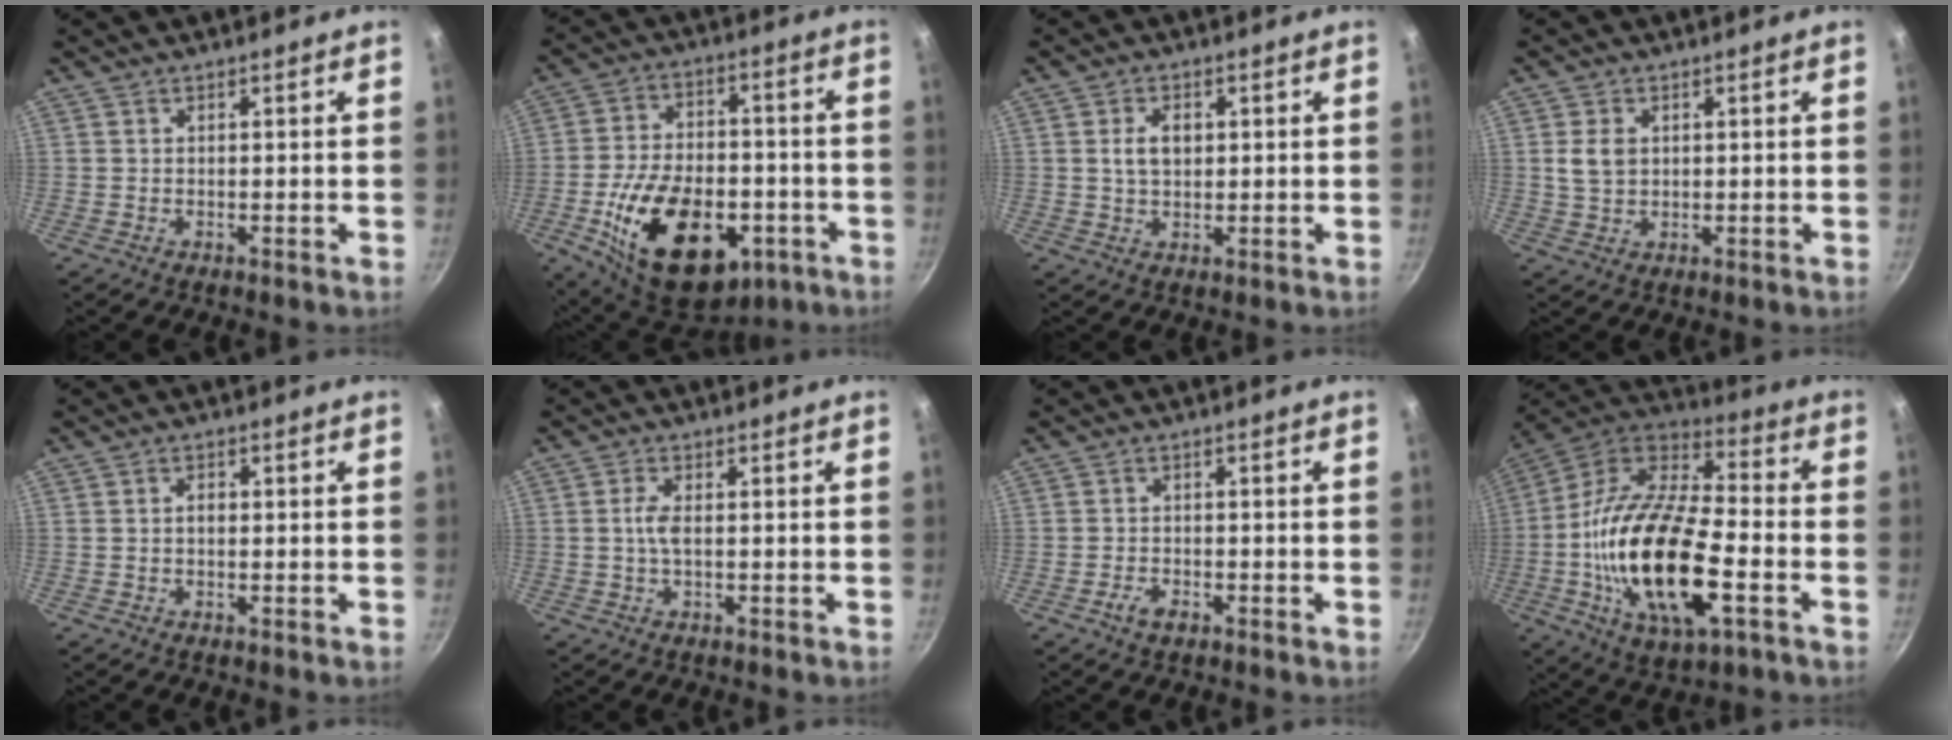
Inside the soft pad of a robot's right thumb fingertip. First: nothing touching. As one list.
[{"total": 23.6, "force": [-7.8, 14.3, 17.1], "torque": [-0.264, 0.029, -0.108]}, {"total": 4.6, "force": [0.8, 3.0, 3.4], "torque": [-0.047, 0.003, 0.014]}, {"total": 4.2, "force": [0.8, 3.1, 2.8], "torque": [-0.048, 0.000, 0.018]}, {"total": 1.6, "force": [0.0, 1.1, 1.2], "torque": [-0.017, 0.007, -0.002]}, {"total": 2.8, "force": [-0.1, 1.0, 2.6], "torque": [-0.062, 0.004, -0.005]}, {"total": 2.6, "force": [-1.6, 1.2, 1.7], "torque": [-0.035, 0.013, -0.032]}, {"total": 25.6, "force": [-5.9, 11.0, 22.3], "torque": [-0.424, 0.025, -0.117]}]